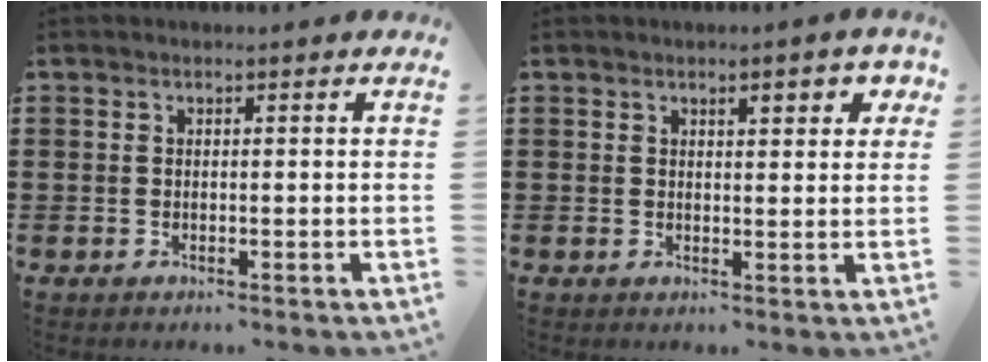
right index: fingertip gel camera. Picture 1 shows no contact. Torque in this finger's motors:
{"motor_torque": [0.13, -0.01, 0.08, 0.02]}